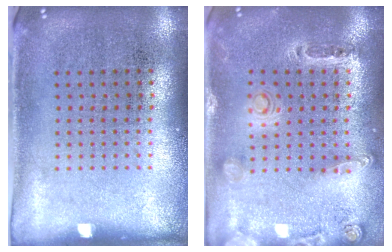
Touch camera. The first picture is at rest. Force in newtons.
{"total": 0.8, "press": 0.7, "slide": 0.3}